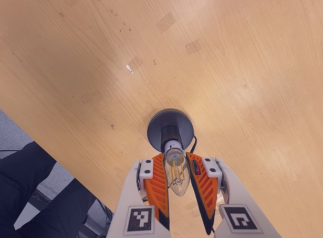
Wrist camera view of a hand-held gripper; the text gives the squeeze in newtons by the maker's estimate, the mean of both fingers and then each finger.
{"total": 13.3, "left": 13.0, "right": 13.7}